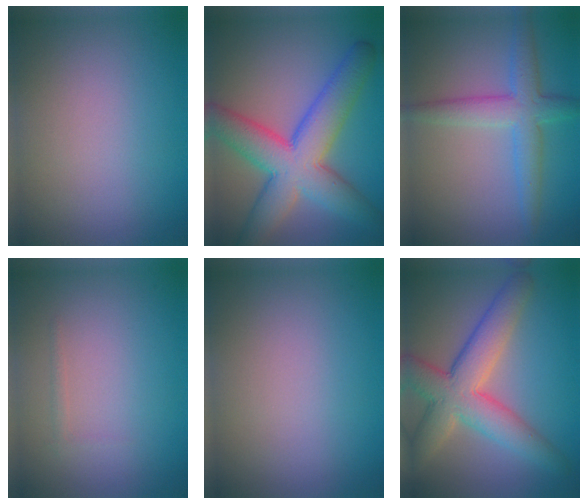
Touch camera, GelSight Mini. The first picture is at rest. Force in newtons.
{"total": 9.5, "press": 9.5, "slide": 0.2}
{"total": 4.1, "press": 4.1, "slide": 0.0}
{"total": 0.5, "press": 0.5, "slide": 0.0}
{"total": 0.0}
{"total": 7.5, "press": 7.5, "slide": 0.6}